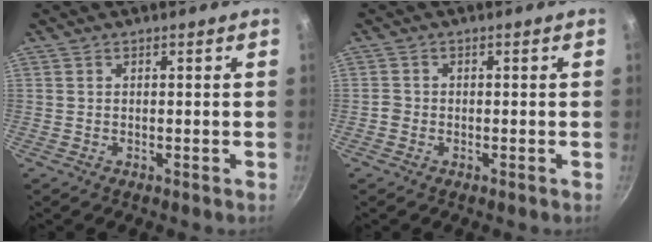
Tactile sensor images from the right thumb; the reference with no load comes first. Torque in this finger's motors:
{"motor_torque": [0.49, -0.25, 0.62, 0.11, 0.10]}